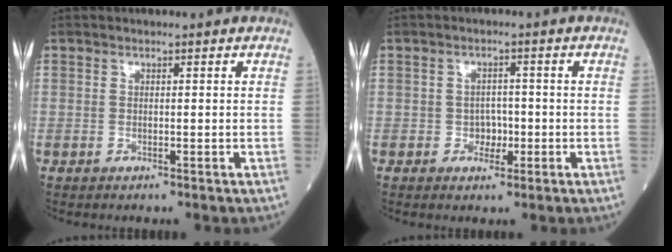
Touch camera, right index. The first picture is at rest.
{"total": 1.8, "force": [-0.5, 1.4, 1.1], "torque": [-0.010, 0.005, -0.006]}